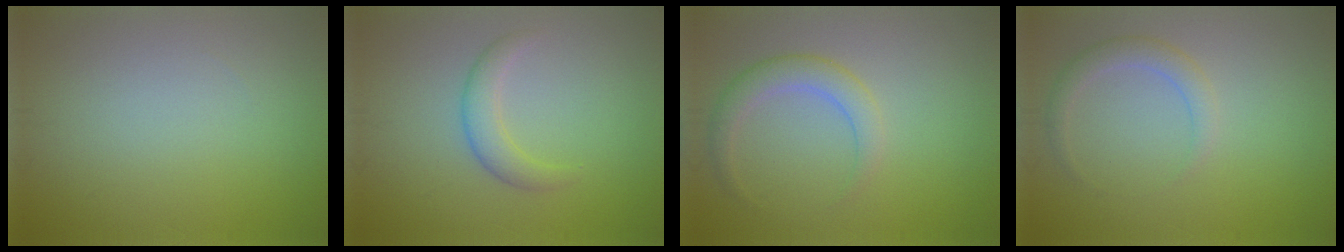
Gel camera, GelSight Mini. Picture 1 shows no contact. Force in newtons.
{"total": 2.2, "press": 2.2, "slide": 0.2}
{"total": 2.6, "press": 2.6, "slide": 0.2}
{"total": 1.9, "press": 1.9, "slide": 0.1}